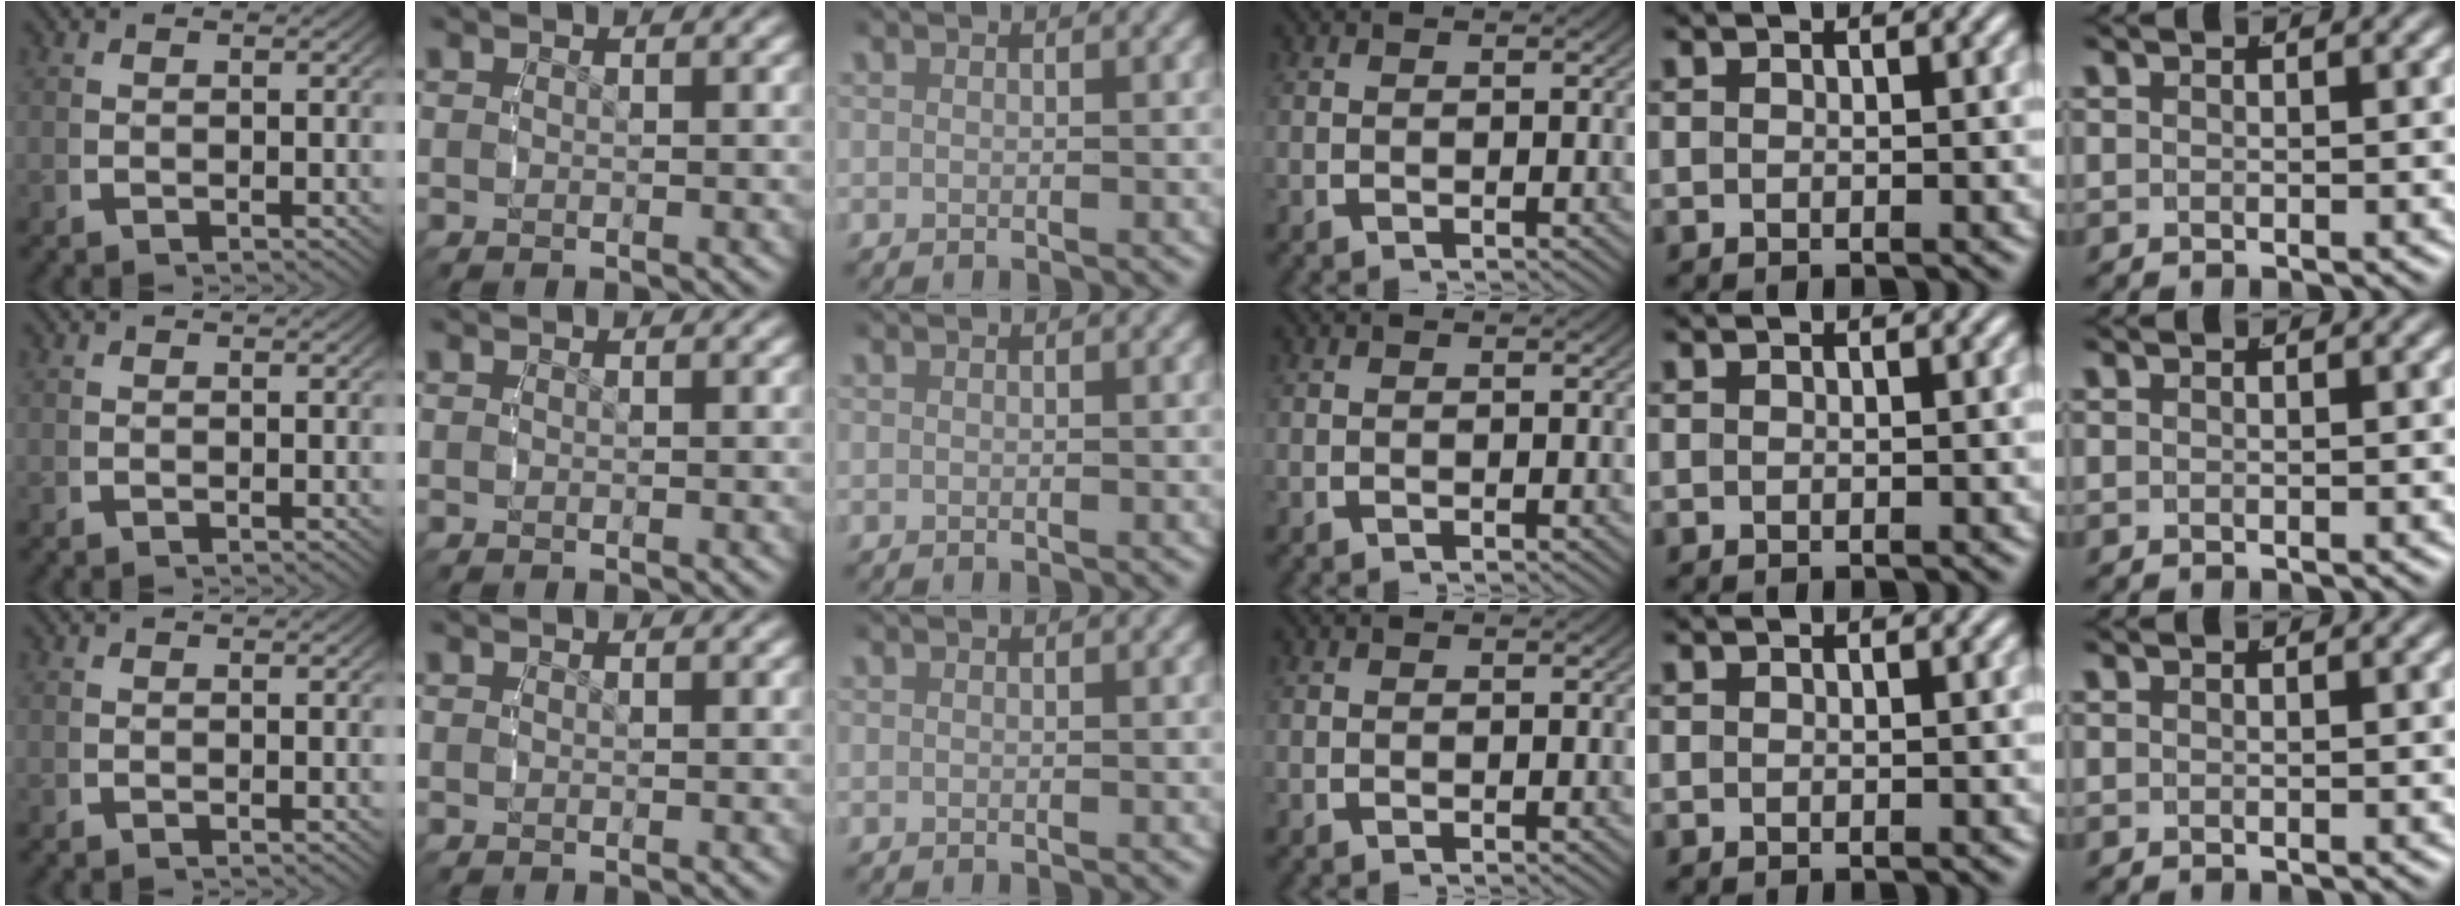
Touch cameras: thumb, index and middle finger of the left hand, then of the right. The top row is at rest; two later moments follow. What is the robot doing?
{"motion": "reach", "object": "sponge"}